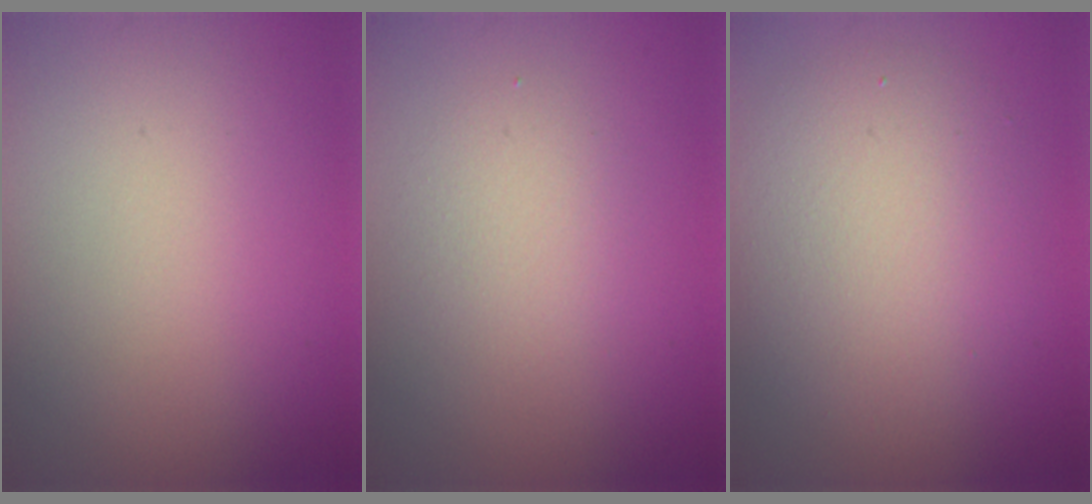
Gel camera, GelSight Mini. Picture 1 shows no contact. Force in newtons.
{"total": 2.0, "press": 2.0, "slide": 0.1}
{"total": 5.5, "press": 5.5, "slide": 0.6}